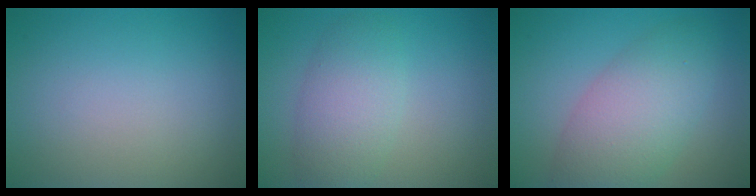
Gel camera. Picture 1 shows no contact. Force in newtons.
{"total": 4.2, "press": 4.2, "slide": 0.3}
{"total": 6.3, "press": 6.3, "slide": 0.2}